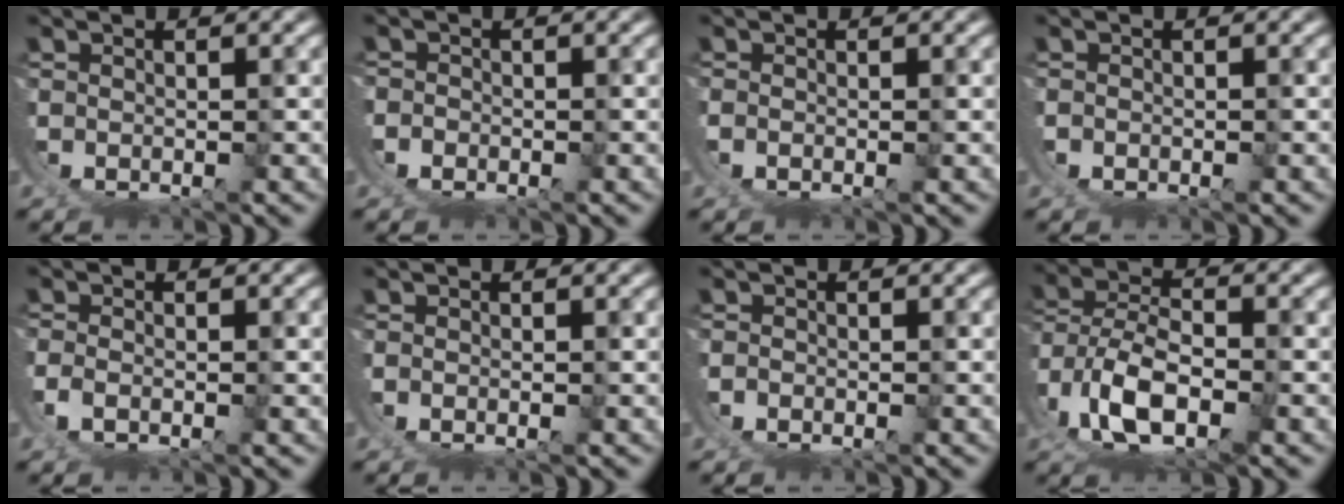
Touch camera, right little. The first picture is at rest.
{"total": 3.0, "force": [-0.1, 2.9, 0.7], "torque": [-0.033, -0.008, -0.005]}
{"total": 0.9, "force": [0.0, 0.5, 0.7], "torque": [-0.020, -0.001, 0.000]}
{"total": 0.8, "force": [0.0, 0.8, 0.2], "torque": [-0.009, 0.000, -0.003]}
{"total": 1.6, "force": [0.2, 0.8, 1.4], "torque": [-0.043, -0.007, 0.009]}
{"total": 0.6, "force": [0.2, -0.2, 0.5], "torque": [-0.012, 0.000, 0.004]}
{"total": 1.5, "force": [-0.2, 1.4, 0.5], "torque": [-0.018, -0.002, -0.005]}
{"total": 7.8, "force": [2.3, 4.6, 5.9], "torque": [-0.132, -0.013, 0.041]}